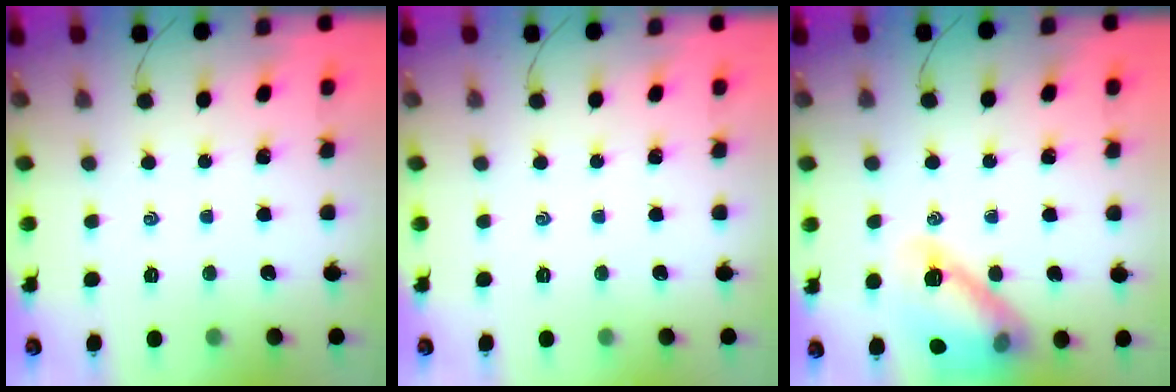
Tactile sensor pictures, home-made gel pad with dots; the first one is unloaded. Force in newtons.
{"total": 0.0}
{"total": 15.6, "press": 15.5, "slide": 1.4}